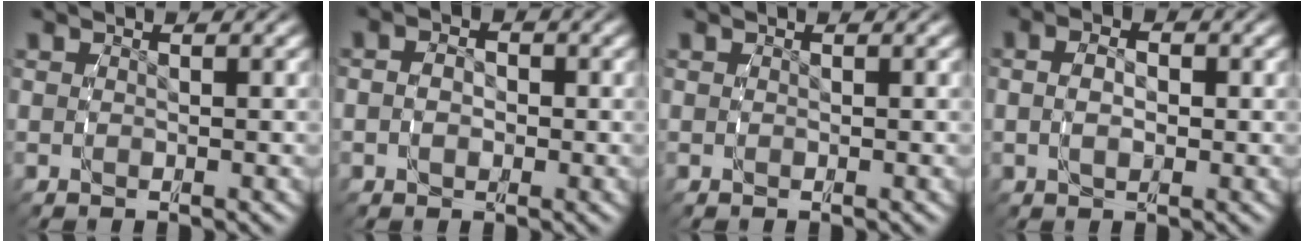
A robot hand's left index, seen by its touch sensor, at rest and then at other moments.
{"total": 2.5, "force": [-0.4, 2.0, 1.3], "torque": [-0.040, -0.012, -0.002]}
{"total": 0.0}
{"total": 2.6, "force": [0.0, 1.5, 2.1], "torque": [-0.046, -0.011, 0.006]}